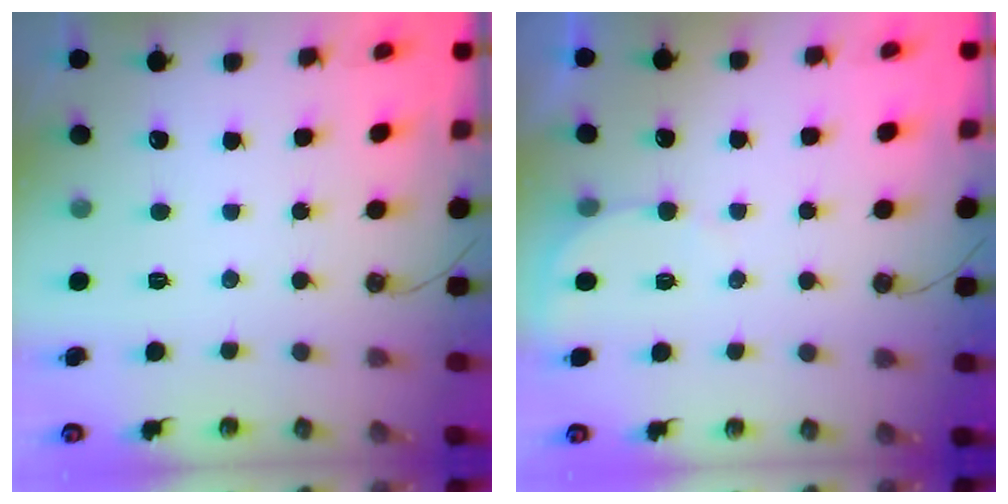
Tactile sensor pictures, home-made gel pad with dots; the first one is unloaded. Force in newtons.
{"total": 2.8, "press": 2.8, "slide": 0.3}